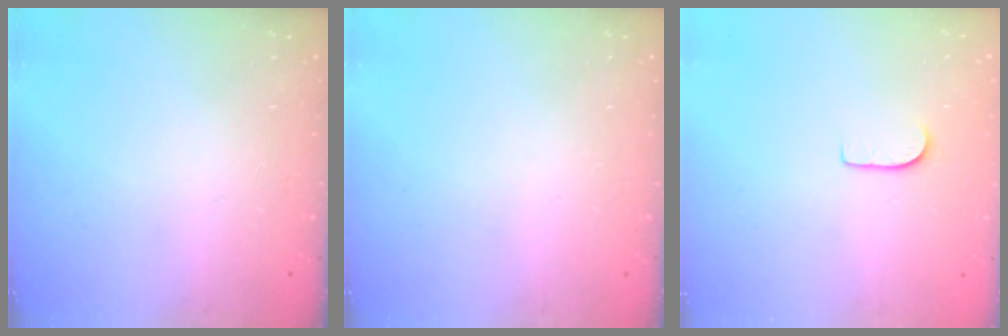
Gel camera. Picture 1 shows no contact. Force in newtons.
{"total": 0.0}
{"total": 6.1, "press": 6.1, "slide": 0.5}